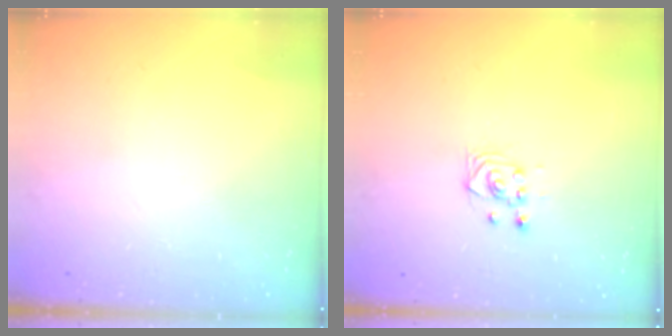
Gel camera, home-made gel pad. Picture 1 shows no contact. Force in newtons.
{"total": 3.2, "press": 3.1, "slide": 0.9}